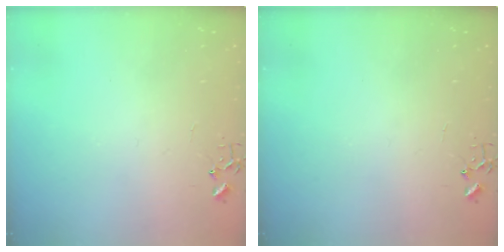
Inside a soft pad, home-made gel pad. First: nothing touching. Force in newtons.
{"total": 0.0}